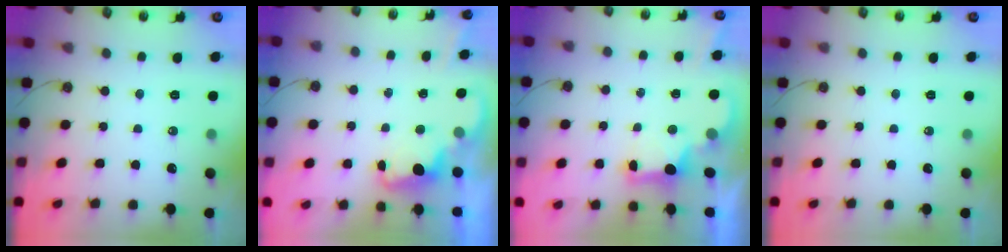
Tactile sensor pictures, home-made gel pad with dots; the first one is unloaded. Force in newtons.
{"total": 1.9, "press": 1.9, "slide": 0.6}
{"total": 2.4, "press": 2.3, "slide": 0.7}
{"total": 0.0}